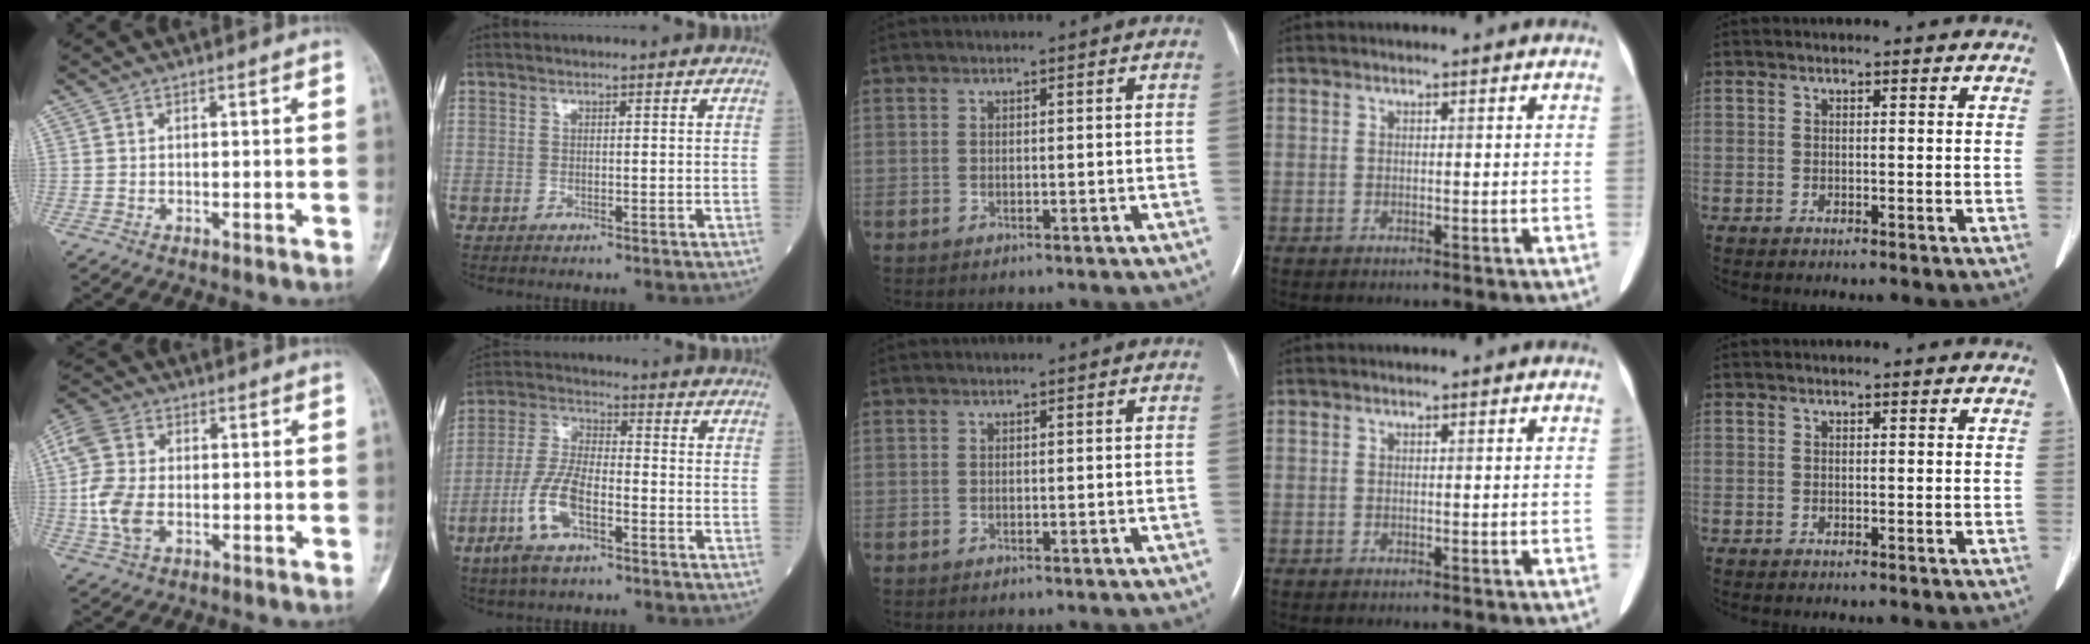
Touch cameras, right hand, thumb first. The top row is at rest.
{"thumb": {"total": 9.4, "force": [-0.7, 6.1, 7.1], "torque": [-0.167, 0.006, -0.020]}, "index": {"total": 9.2, "force": [-4.2, 2.9, 7.6], "torque": [-0.174, -0.004, -0.085]}}